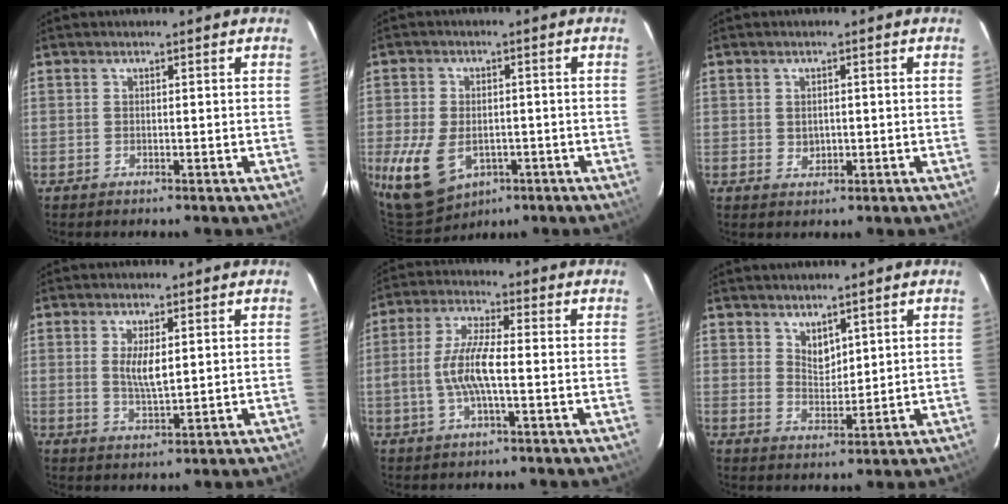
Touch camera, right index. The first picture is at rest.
{"total": 12.3, "force": [-4.4, 8.3, 7.9], "torque": [-0.184, -0.027, -0.065]}
{"total": 2.0, "force": [0.0, 1.8, 0.9], "torque": [-0.014, 0.000, 0.005]}
{"total": 4.7, "force": [1.0, 1.5, 4.3], "torque": [-0.080, -0.006, 0.021]}
{"total": 8.0, "force": [-1.4, 1.7, 7.7], "torque": [-0.159, 0.004, -0.028]}
{"total": 3.8, "force": [3.0, 1.8, 1.5], "torque": [-0.020, -0.001, 0.055]}